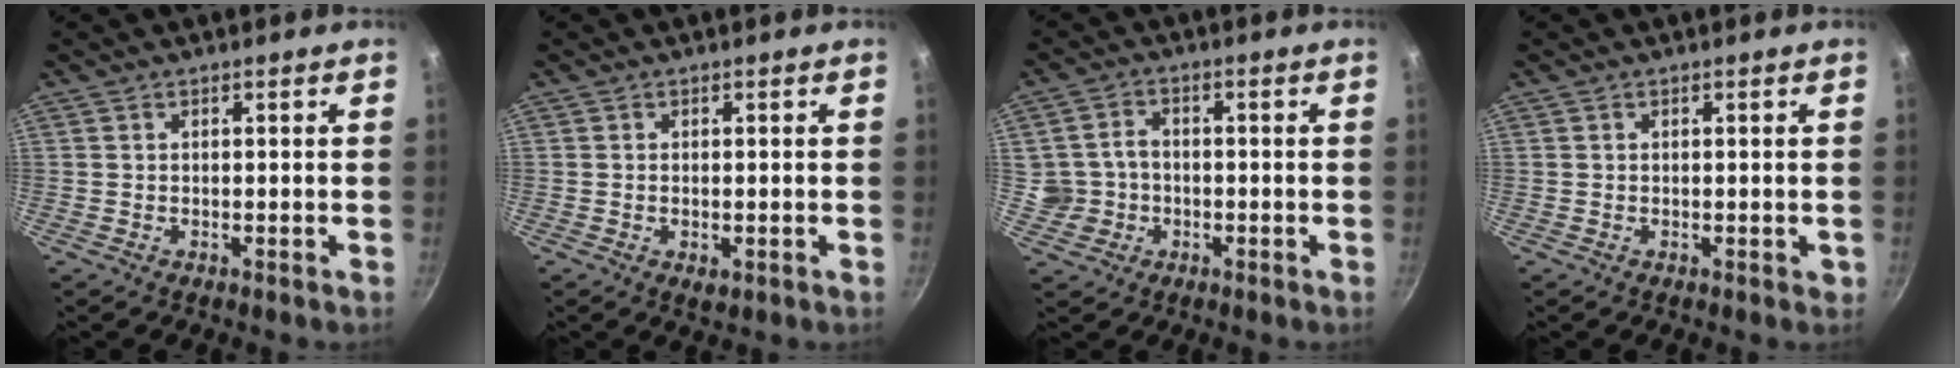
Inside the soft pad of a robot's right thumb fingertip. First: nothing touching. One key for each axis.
{"total": 1.8, "fx": -0.4, "fy": 0.9, "fz": 1.5, "tx": -0.023, "ty": -0.005, "tz": -0.004}
{"total": 5.7, "fx": -0.8, "fy": 5.3, "fz": 1.9, "tx": -0.009, "ty": 0.019, "tz": -0.011}
{"total": 0.5, "fx": 0.1, "fy": 0.4, "fz": 0.3, "tx": 0.001, "ty": 0.002, "tz": 0.002}